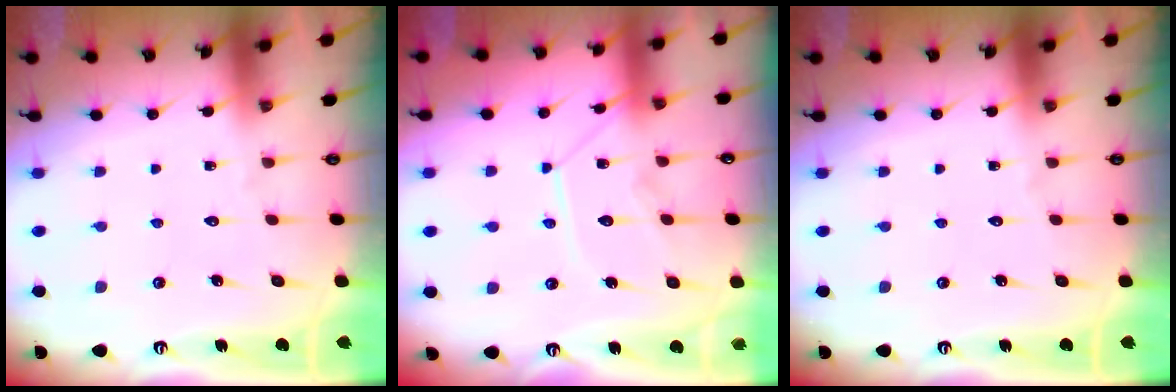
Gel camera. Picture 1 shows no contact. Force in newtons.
{"total": 11.3, "press": 11.3, "slide": 1.1}
{"total": 0.0}